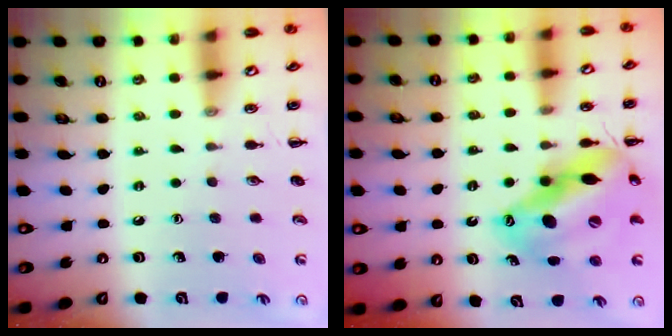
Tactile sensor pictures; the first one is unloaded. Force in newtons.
{"total": 18.4, "press": 17.7, "slide": 5.1}